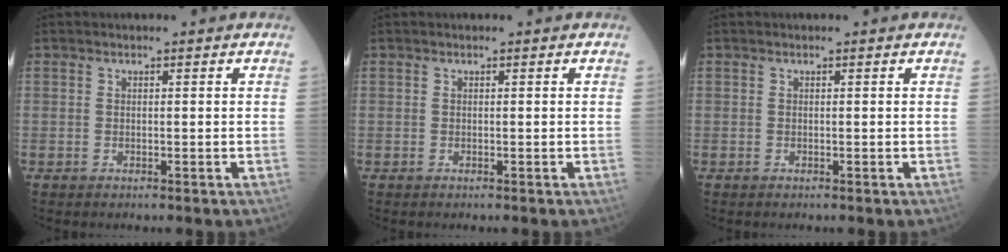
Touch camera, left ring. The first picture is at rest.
{"total": 0.0}
{"total": 0.0}